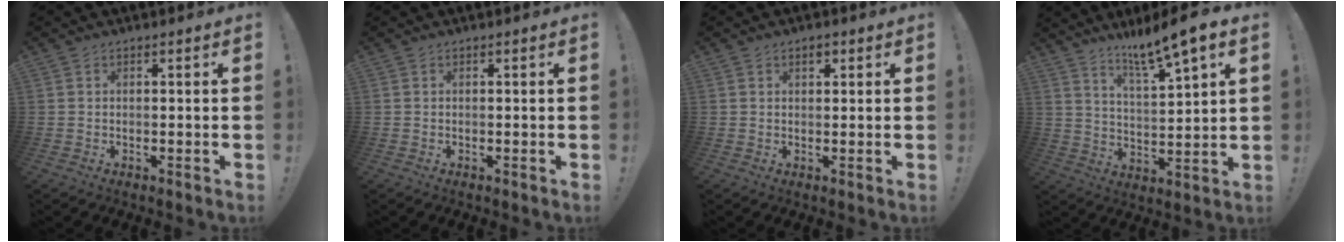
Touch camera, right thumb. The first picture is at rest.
{"total": 0.0}
{"total": 2.0, "force": [1.1, 1.2, 1.2], "torque": [-0.012, -0.002, 0.017]}
{"total": 11.1, "force": [8.7, 0.2, 7.0], "torque": [-0.121, -0.058, 0.140]}